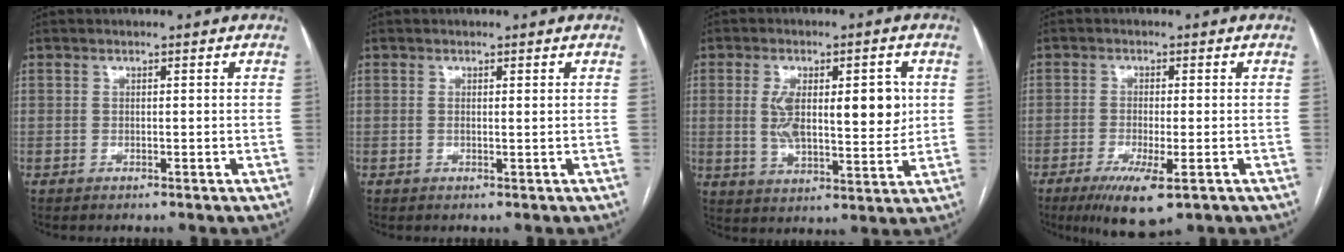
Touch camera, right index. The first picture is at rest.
{"total": 0.7, "force": [0.2, 0.0, 0.7], "torque": [-0.016, -0.001, 0.004]}
{"total": 12.6, "force": [2.0, 4.8, 11.5], "torque": [-0.187, 0.007, 0.039]}
{"total": 7.5, "force": [-3.9, 1.5, 6.2], "torque": [-0.109, -0.020, -0.061]}